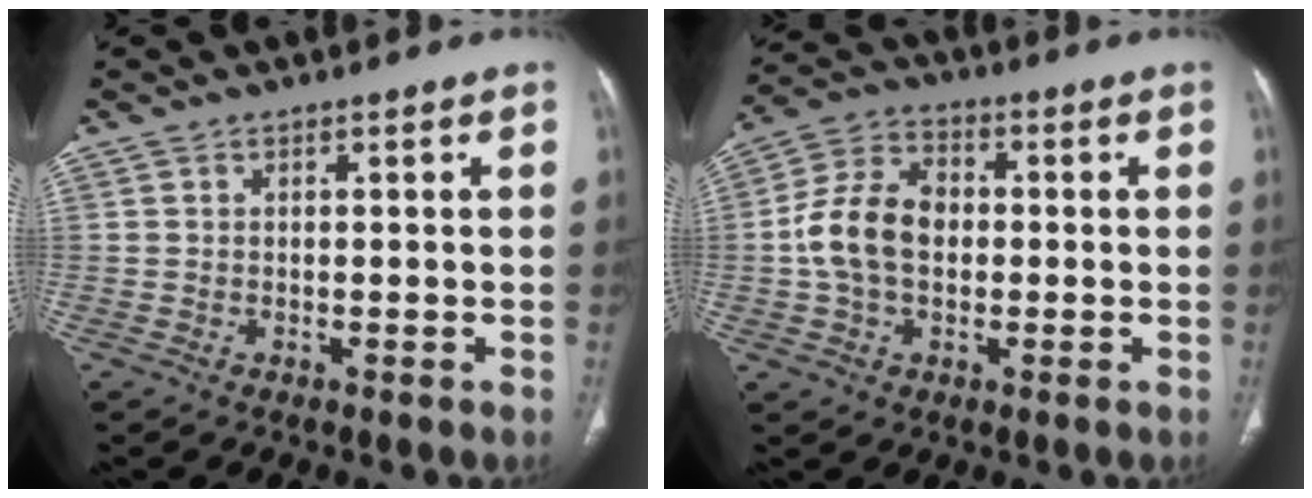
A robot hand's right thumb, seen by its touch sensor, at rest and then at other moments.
{"total": 11.5, "force": [-0.3, 8.1, 8.2], "torque": [-0.151, 0.028, -0.012]}